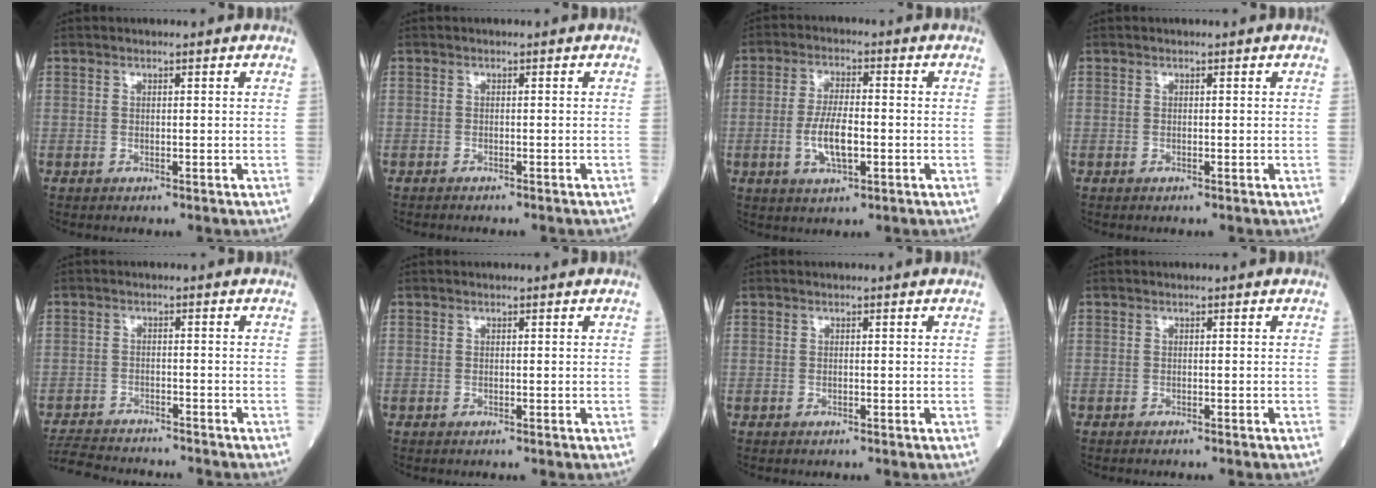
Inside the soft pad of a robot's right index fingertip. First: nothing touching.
{"total": 2.8, "force": [-2.5, 0.1, 1.1], "torque": [-0.014, -0.002, -0.032]}
{"total": 6.8, "force": [-1.5, 2.1, 6.3], "torque": [-0.130, 0.000, -0.027]}
{"total": 0.0}
{"total": 9.3, "force": [-8.9, 1.6, 2.2], "torque": [-0.039, -0.005, -0.142]}
{"total": 0.0}
{"total": 0.0}
{"total": 1.2, "force": [-1.1, -0.1, 0.5], "torque": [-0.003, 0.001, -0.015]}